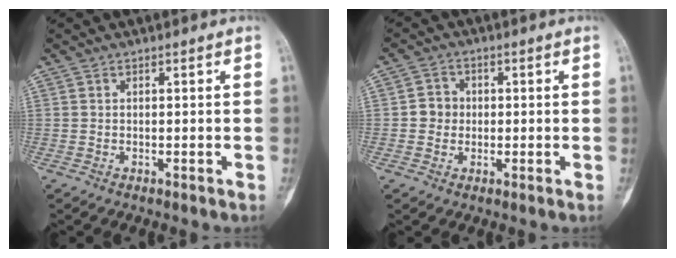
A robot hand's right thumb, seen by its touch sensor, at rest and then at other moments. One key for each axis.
{"total": 3.7, "fx": -0.1, "fy": 3.5, "fz": 1.2, "tx": 0.001, "ty": 0.009, "tz": -0.007}